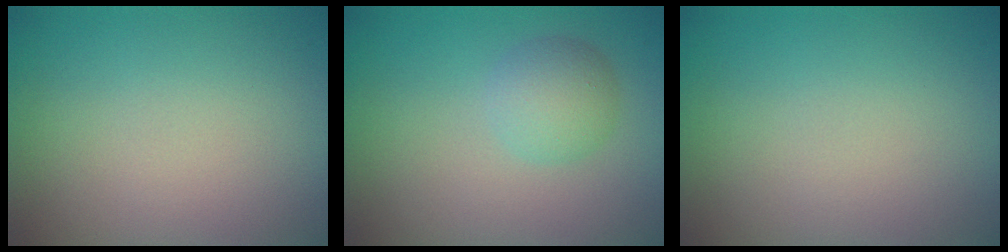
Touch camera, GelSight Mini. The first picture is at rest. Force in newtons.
{"total": 2.5, "press": 2.5, "slide": 0.1}
{"total": 0.0}